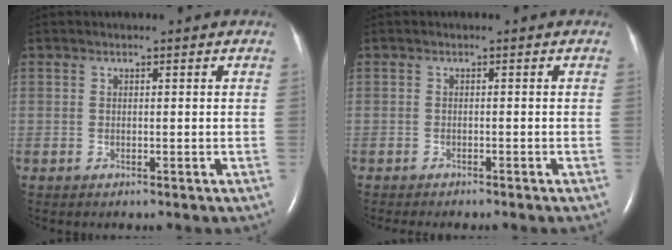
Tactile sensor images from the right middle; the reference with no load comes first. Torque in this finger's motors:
{"motor_torque": [0.08, -0.08, 0.10, 0.06]}